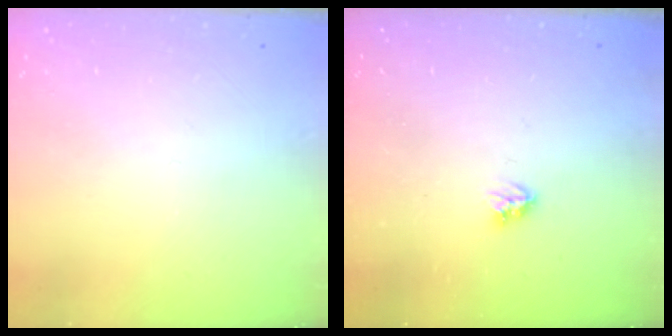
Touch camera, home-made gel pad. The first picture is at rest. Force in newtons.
{"total": 3.5, "press": 3.4, "slide": 0.5}